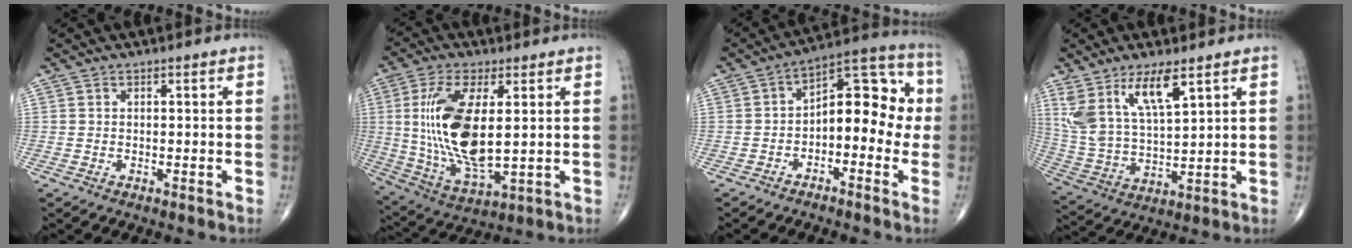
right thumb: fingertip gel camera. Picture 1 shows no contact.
{"total": 17.4, "force": [2.2, 7.1, 15.8], "torque": [-0.318, -0.021, 0.052]}
{"total": 12.7, "force": [-1.4, 7.2, 10.4], "torque": [-0.105, 0.050, -0.034]}
{"total": 12.7, "force": [7.1, 4.3, 9.6], "torque": [-0.191, -0.029, 0.150]}